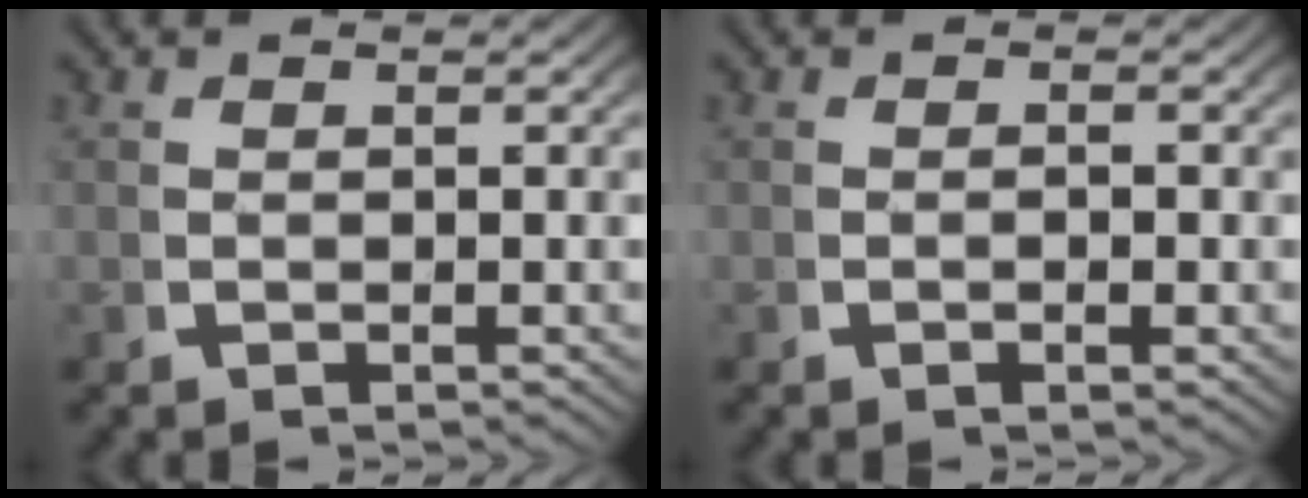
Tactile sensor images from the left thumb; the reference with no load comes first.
{"total": 0.8, "force": [-0.2, 0.3, 0.6], "torque": [-0.011, 0.002, -0.007]}